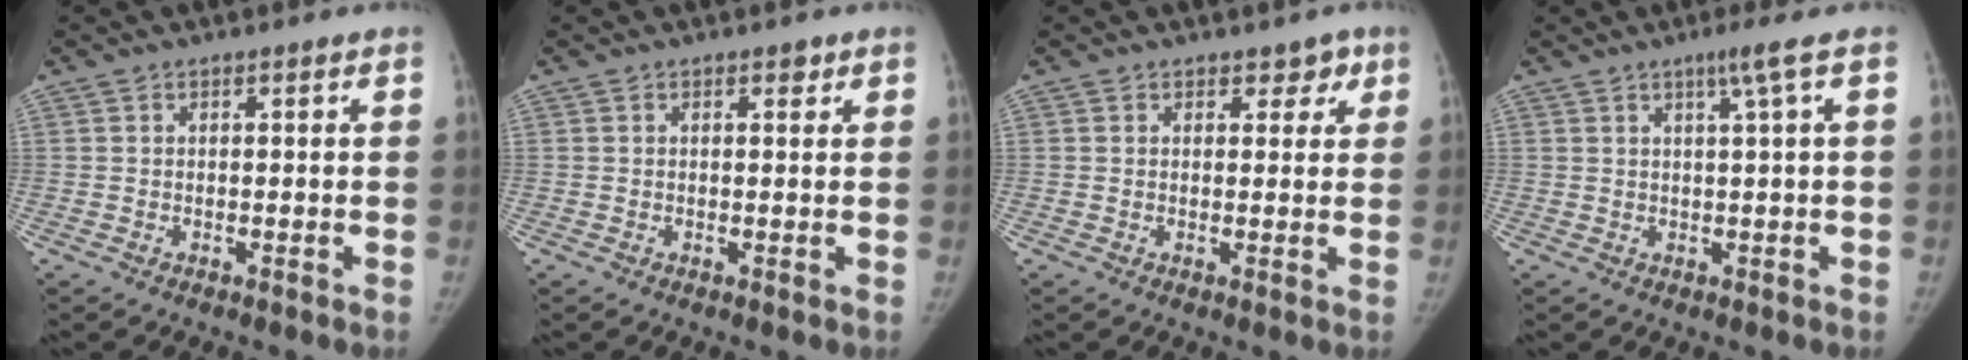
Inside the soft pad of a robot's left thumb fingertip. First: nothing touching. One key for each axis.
{"total": 1.0, "fx": 0.6, "fy": 0.6, "fz": 0.6, "tx": -0.001, "ty": -0.003, "tz": 0.007}
{"total": 2.8, "fx": 1.7, "fy": 1.9, "fz": 1.0, "tx": 0.017, "ty": -0.007, "tz": 0.018}
{"total": 3.0, "fx": 1.3, "fy": -0.8, "fz": 2.6, "tx": -0.051, "ty": -0.003, "tz": 0.028}